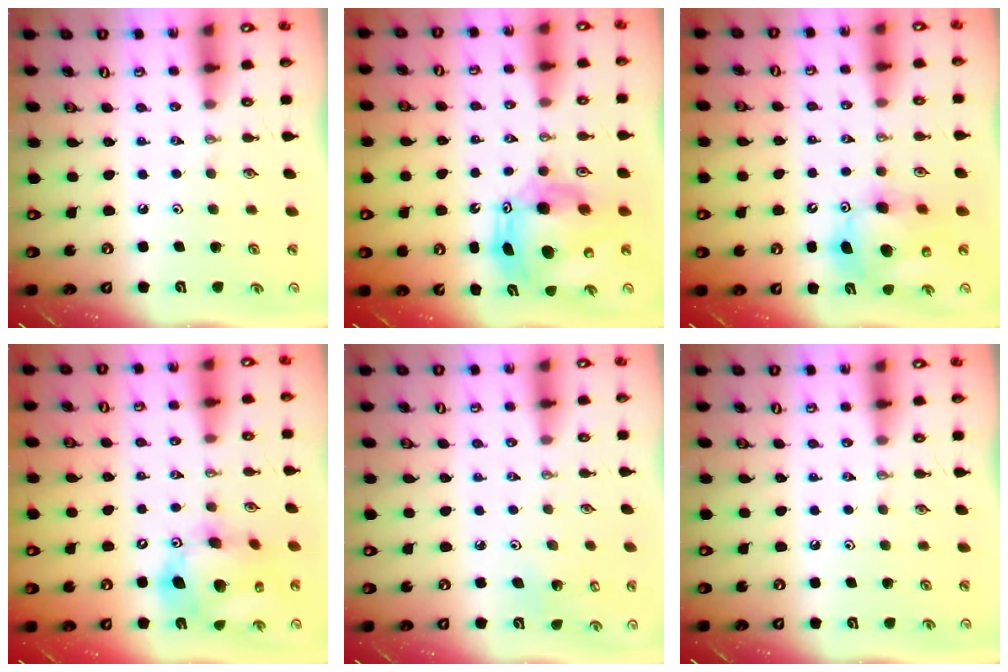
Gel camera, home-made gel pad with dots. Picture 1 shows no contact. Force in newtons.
{"total": 12.9, "press": 12.8, "slide": 1.4}
{"total": 13.0, "press": 12.7, "slide": 2.7}
{"total": 16.9, "press": 16.7, "slide": 2.8}
{"total": 2.9, "press": 2.8, "slide": 1.0}
{"total": 0.0}